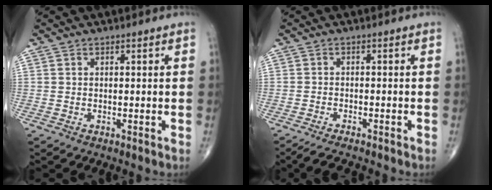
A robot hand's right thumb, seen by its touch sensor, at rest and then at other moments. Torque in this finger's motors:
{"motor_torque": [1.36, 0.91, 0.28, -0.54, -0.03]}